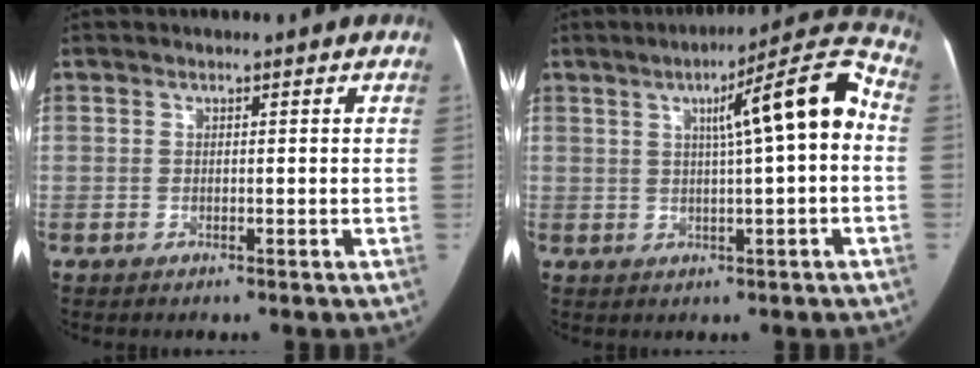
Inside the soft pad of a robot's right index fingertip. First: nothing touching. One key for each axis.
{"total": 11.9, "fx": 1.6, "fy": 1.0, "fz": 11.8, "tx": -0.165, "ty": 0.035, "tz": 0.019}